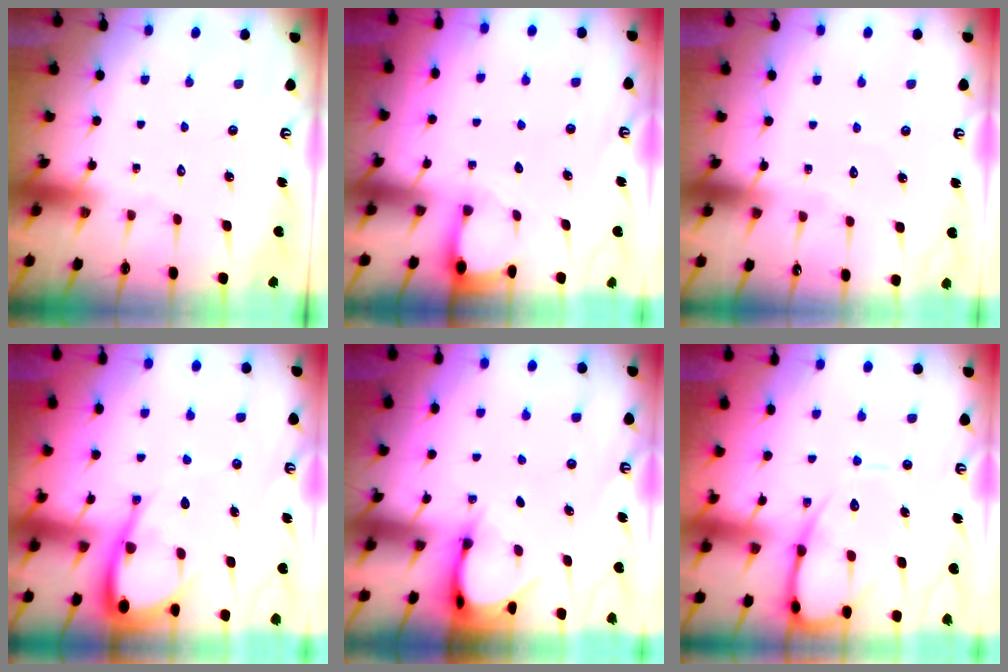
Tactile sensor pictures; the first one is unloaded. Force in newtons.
{"total": 2.1, "press": 2.1, "slide": 0.3}
{"total": 3.9, "press": 3.8, "slide": 0.3}
{"total": 9.8, "press": 9.7, "slide": 1.1}
{"total": 3.9, "press": 3.8, "slide": 0.4}
{"total": 11.7, "press": 11.6, "slide": 1.4}